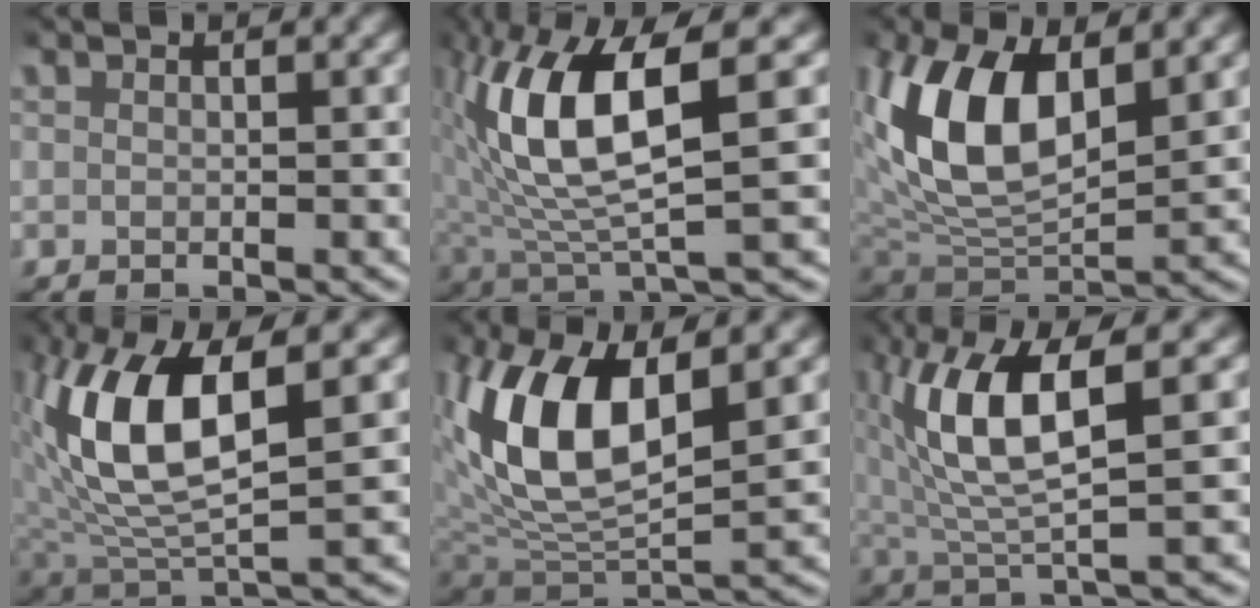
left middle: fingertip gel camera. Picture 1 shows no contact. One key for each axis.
{"total": 10.1, "fx": 1.1, "fy": 4.0, "fz": 9.2, "tx": -0.184, "ty": 0.000, "tz": 0.024}
{"total": 8.7, "fx": 2.3, "fy": 5.1, "fz": 6.7, "tx": -0.161, "ty": -0.001, "tz": 0.046}
{"total": 9.5, "fx": 1.6, "fy": 4.4, "fz": 8.3, "tx": -0.178, "ty": -0.001, "tz": 0.034}
{"total": 9.3, "fx": 2.0, "fy": 4.9, "fz": 7.6, "tx": -0.175, "ty": 0.000, "tz": 0.042}
{"total": 7.6, "fx": 1.4, "fy": 2.8, "fz": 6.9, "tx": -0.144, "ty": 0.004, "tz": 0.029}